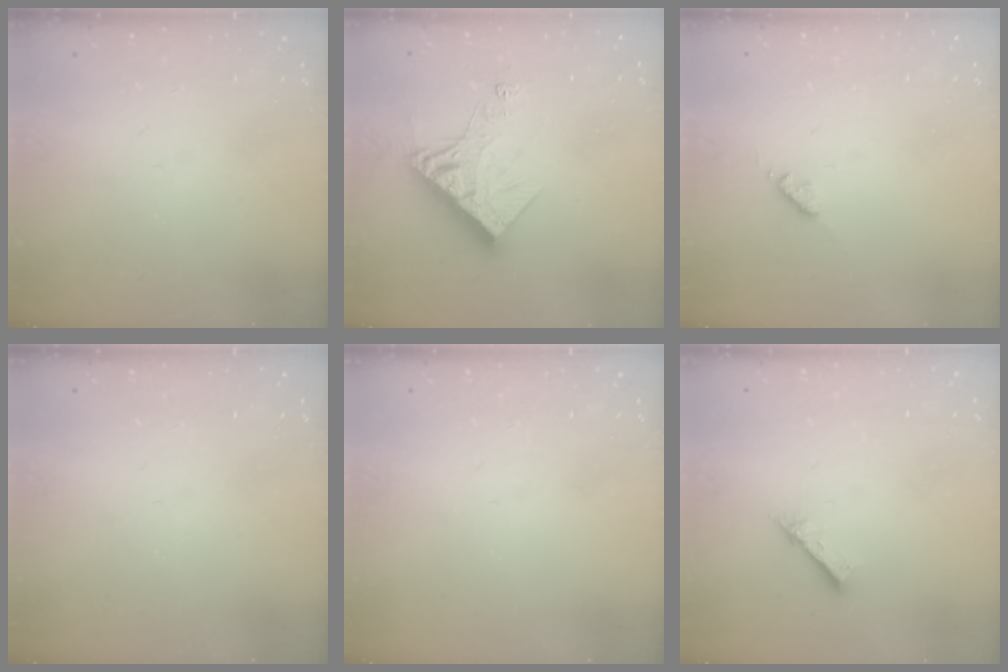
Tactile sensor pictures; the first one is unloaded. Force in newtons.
{"total": 13.3, "press": 13.2, "slide": 1.7}
{"total": 2.8, "press": 2.8, "slide": 0.4}
{"total": 0.0}
{"total": 0.0}
{"total": 2.1, "press": 2.1, "slide": 0.2}